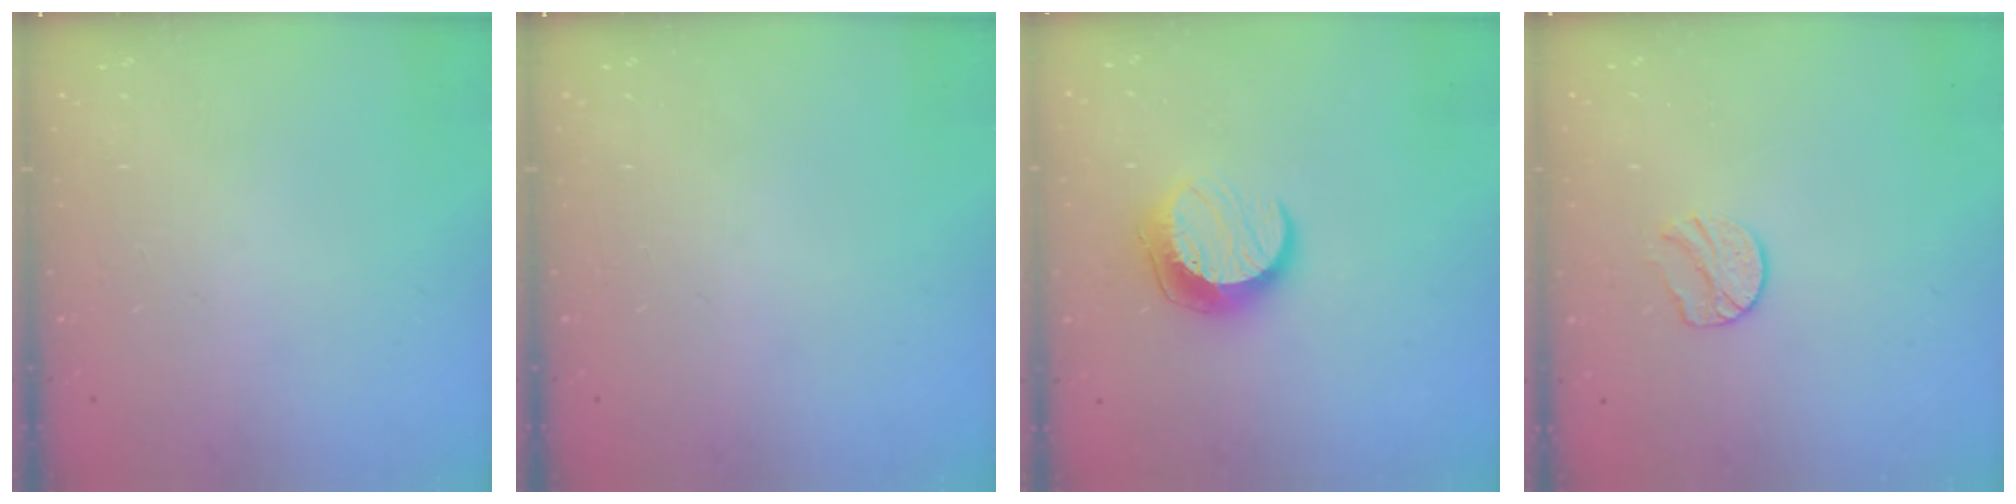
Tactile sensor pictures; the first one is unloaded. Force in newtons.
{"total": 0.0}
{"total": 11.1, "press": 11.0, "slide": 0.7}
{"total": 7.8, "press": 7.8, "slide": 0.5}